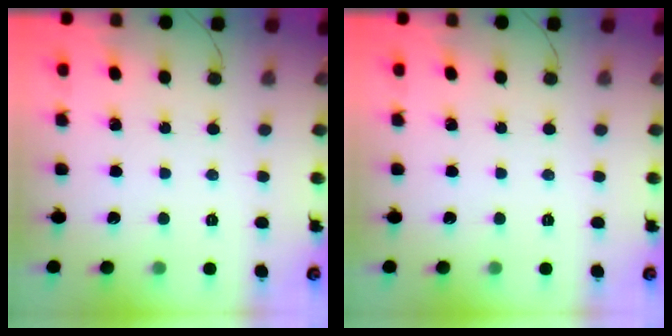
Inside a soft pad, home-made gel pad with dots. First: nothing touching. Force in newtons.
{"total": 0.0}